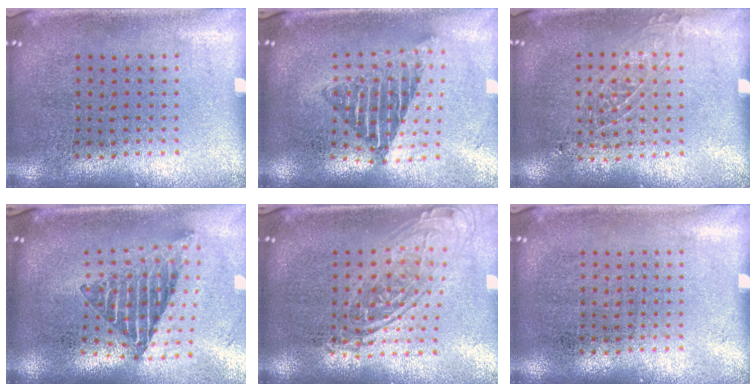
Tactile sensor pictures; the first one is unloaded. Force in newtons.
{"total": 1.7, "press": 1.4, "slide": 1.0}
{"total": 0.9, "press": 0.9, "slide": 0.2}
{"total": 2.3, "press": 1.6, "slide": 1.6}
{"total": 1.8, "press": 1.4, "slide": 1.2}
{"total": 0.0}